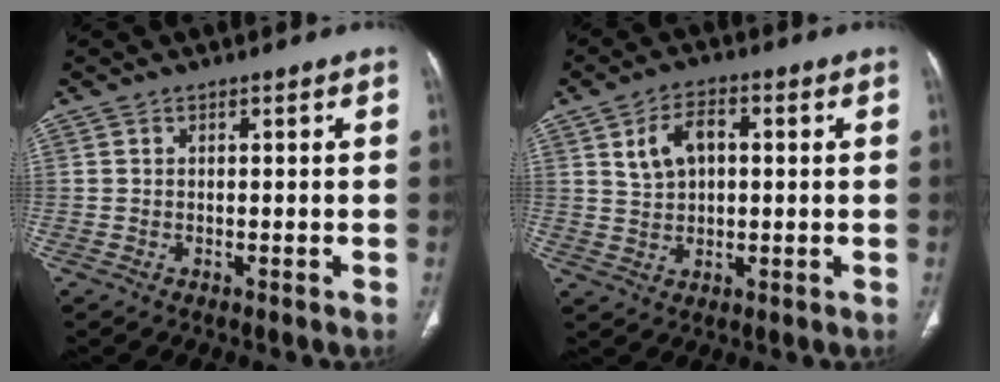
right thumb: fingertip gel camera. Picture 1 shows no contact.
{"total": 7.0, "force": [1.8, 4.4, 5.1], "torque": [-0.081, 0.008, 0.033]}